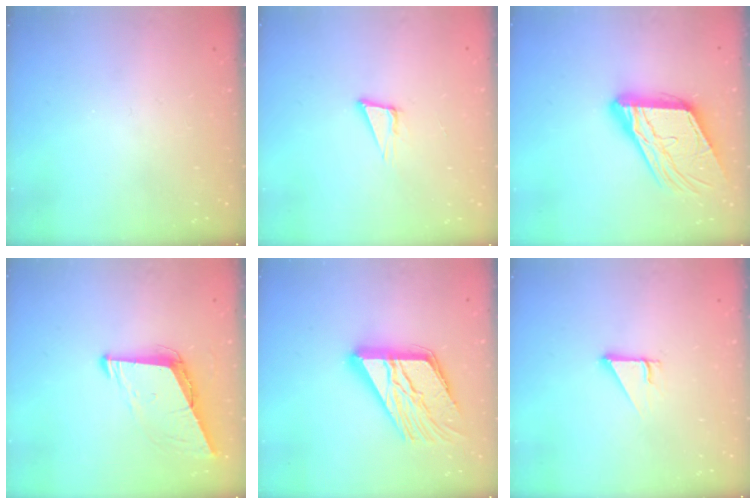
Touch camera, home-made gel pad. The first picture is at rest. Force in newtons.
{"total": 4.9, "press": 3.8, "slide": 3.0}
{"total": 18.3, "press": 18.2, "slide": 1.8}
{"total": 7.4, "press": 7.3, "slide": 1.4}
{"total": 18.9, "press": 18.8, "slide": 1.9}
{"total": 2.5, "press": 2.5, "slide": 0.2}